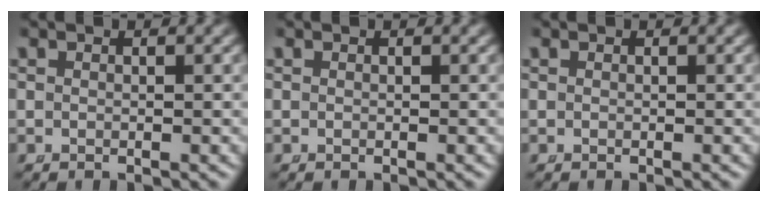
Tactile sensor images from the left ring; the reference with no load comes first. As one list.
[{"total": 0.0}, {"total": 0.0}]